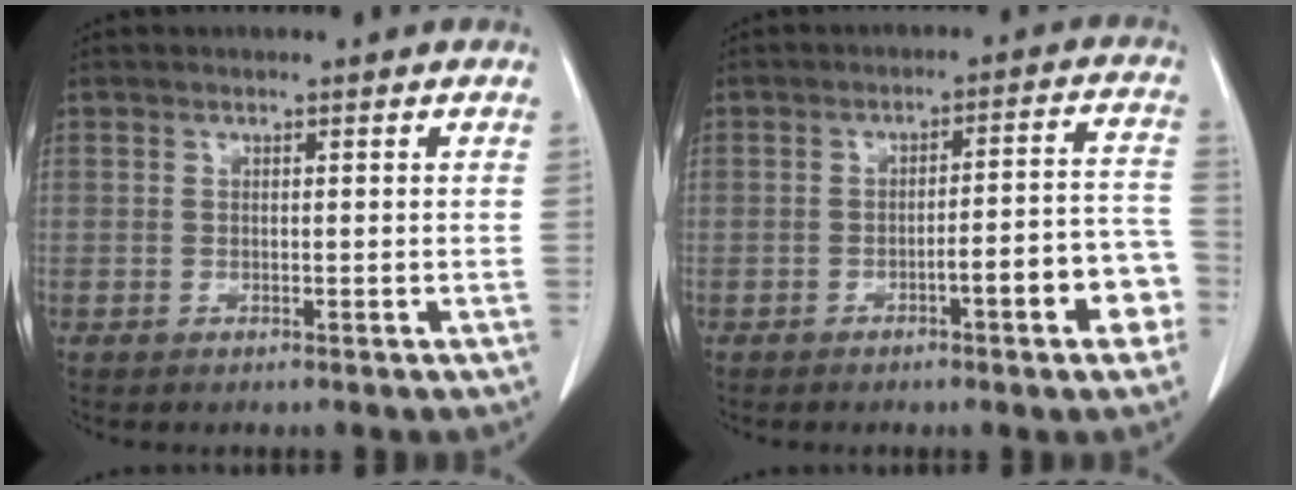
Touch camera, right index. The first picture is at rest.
{"total": 8.7, "force": [-3.7, 1.2, 7.8], "torque": [-0.088, 0.029, -0.046]}